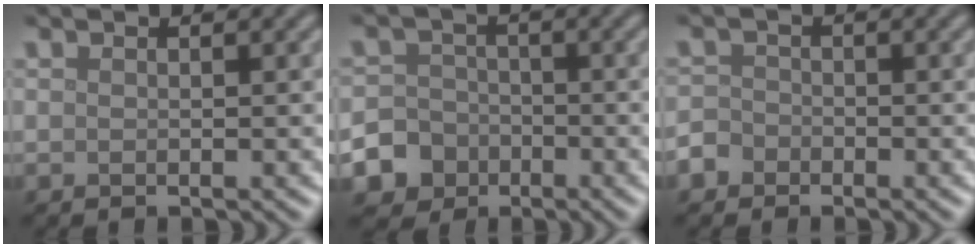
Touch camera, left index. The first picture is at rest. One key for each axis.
{"total": 8.4, "fx": -4.4, "fy": 7.1, "fz": 1.3, "tx": -0.025, "ty": -0.029, "tz": -0.095}
{"total": 2.6, "fx": -1.6, "fy": 2.0, "fz": 0.5, "tx": 0.004, "ty": -0.002, "tz": -0.033}